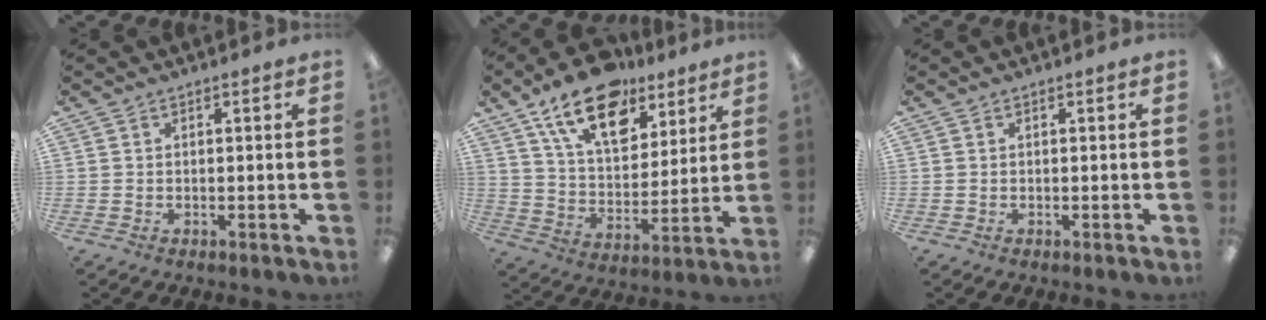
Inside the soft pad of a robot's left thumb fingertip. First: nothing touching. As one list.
[{"total": 18.7, "force": [12.2, 10.0, 10.1], "torque": [-0.155, -0.064, 0.213]}, {"total": 0.0}]